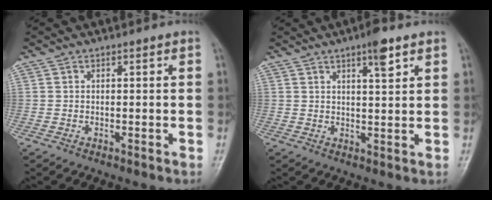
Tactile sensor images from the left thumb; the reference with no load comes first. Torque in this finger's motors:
{"motor_torque": [0.68, 0.46, 0.54, -0.41, 0.00]}